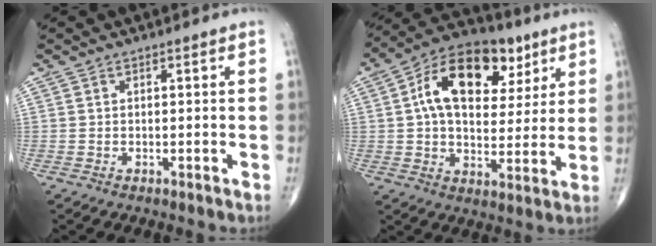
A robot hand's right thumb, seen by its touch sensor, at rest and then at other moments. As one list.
[{"total": 18.4, "force": [6.5, 11.1, 13.2], "torque": [-0.179, 0.006, 0.098]}]